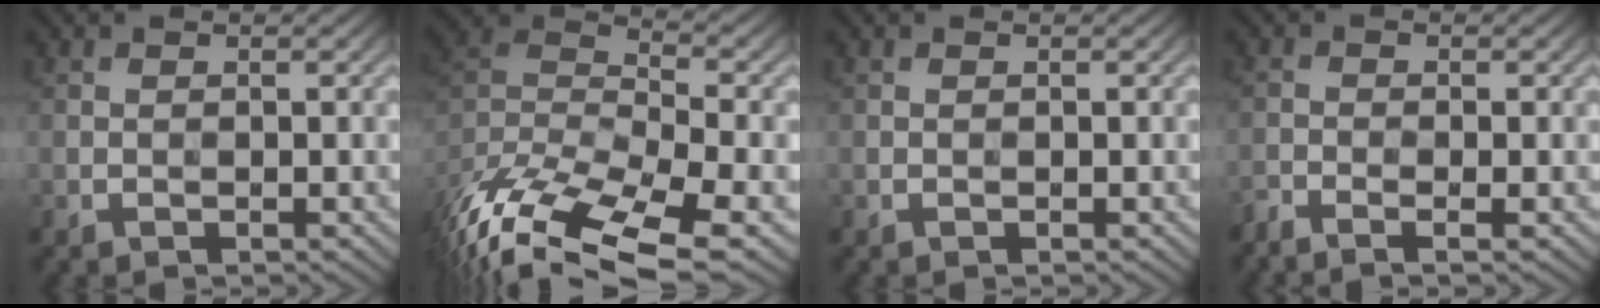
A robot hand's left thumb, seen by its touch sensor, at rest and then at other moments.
{"total": 15.6, "force": [-11.0, 5.9, 9.2], "torque": [-0.218, -0.019, -0.170]}
{"total": 0.0}
{"total": 1.9, "force": [-1.5, 0.1, 1.2], "torque": [-0.026, -0.008, -0.039]}